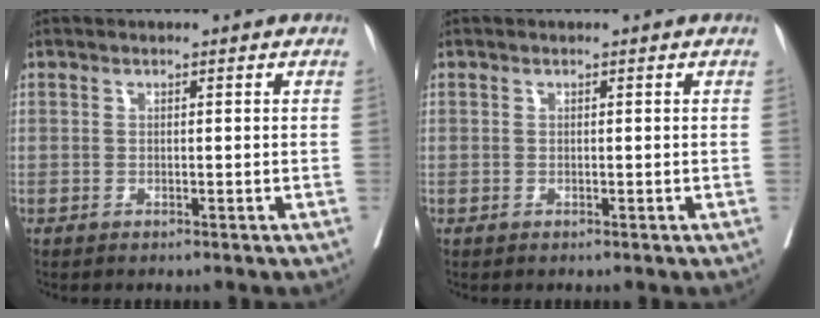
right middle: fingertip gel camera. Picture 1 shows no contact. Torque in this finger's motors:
{"motor_torque": [0.51, -0.50, -0.25, -0.21]}